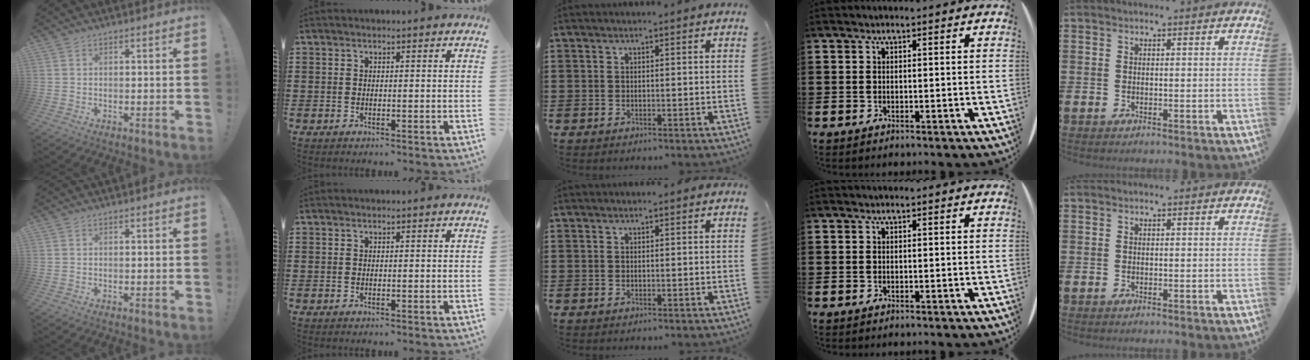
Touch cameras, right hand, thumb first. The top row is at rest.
{}